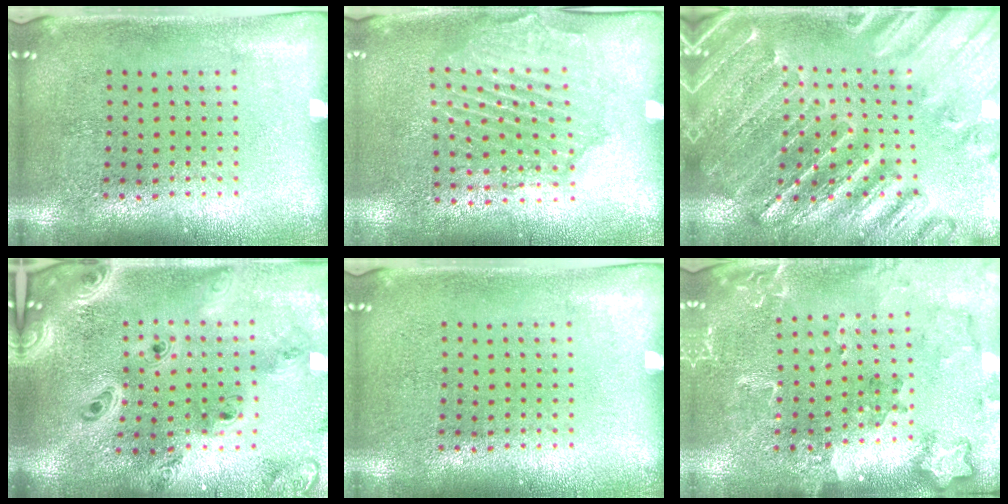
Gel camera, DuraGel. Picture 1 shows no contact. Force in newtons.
{"total": 1.6, "press": 1.6, "slide": 0.3}
{"total": 2.7, "press": 2.7, "slide": 0.4}
{"total": 3.8, "press": 2.9, "slide": 2.4}
{"total": 0.0}
{"total": 1.8, "press": 1.7, "slide": 0.3}